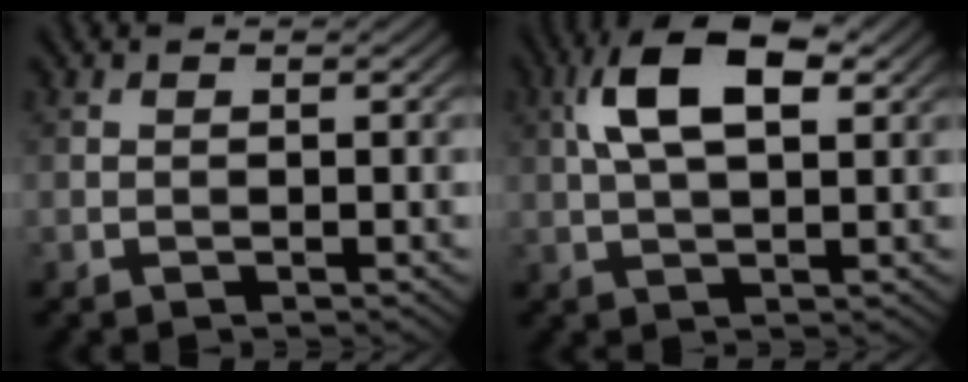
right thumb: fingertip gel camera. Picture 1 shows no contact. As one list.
[{"total": 9.5, "force": [3.0, 4.2, 7.9], "torque": [-0.158, 0.019, 0.048]}]